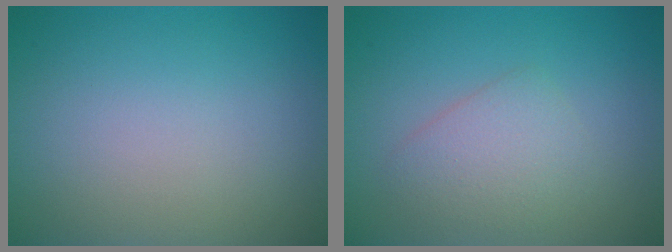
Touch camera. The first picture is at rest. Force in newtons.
{"total": 2.5, "press": 2.5, "slide": 0.1}